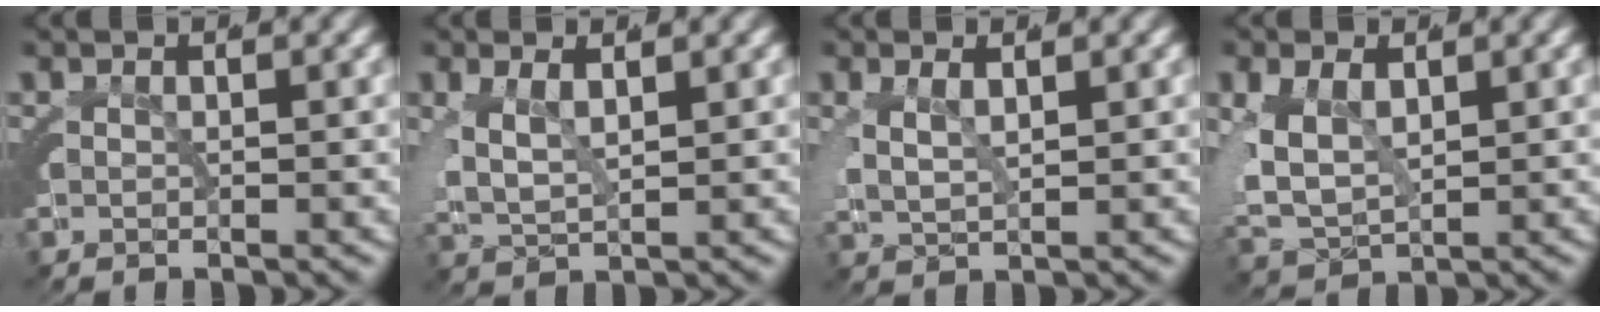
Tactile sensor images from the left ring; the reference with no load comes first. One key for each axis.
{"total": 3.7, "fx": 0.5, "fy": 2.6, "fz": 2.5, "tx": -0.065, "ty": -0.007, "tz": 0.015}
{"total": 2.7, "fx": 0.6, "fy": 1.9, "fz": 1.9, "tx": -0.052, "ty": -0.006, "tz": 0.018}
{"total": 6.7, "fx": -0.2, "fy": 5.4, "fz": 3.9, "tx": -0.108, "ty": -0.019, "tz": 0.005}